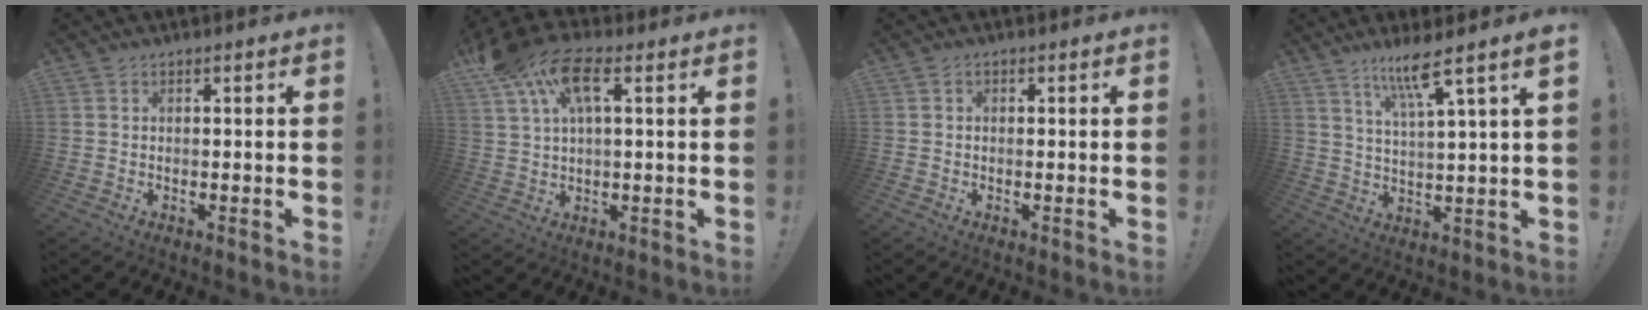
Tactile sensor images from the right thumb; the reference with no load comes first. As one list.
[{"total": 13.0, "force": [6.2, 6.1, 9.6], "torque": [-0.185, -0.016, 0.111]}, {"total": 0.9, "force": [-0.5, 0.5, 0.5], "torque": [-0.009, 0.004, -0.010]}, {"total": 9.3, "force": [6.1, -0.3, 6.9], "torque": [-0.120, -0.026, 0.093]}]